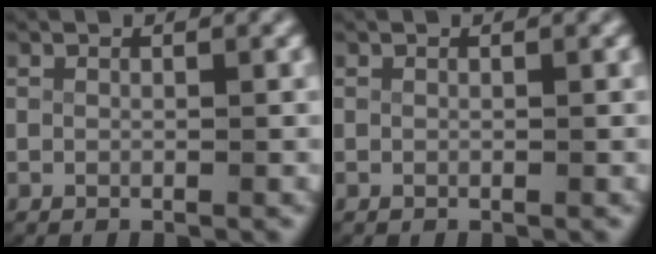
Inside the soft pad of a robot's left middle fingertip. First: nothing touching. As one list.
[{"total": 0.0}]